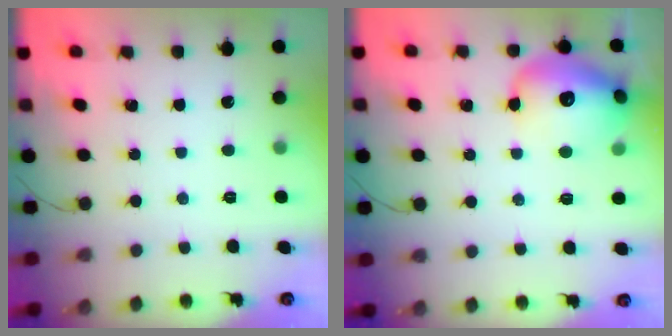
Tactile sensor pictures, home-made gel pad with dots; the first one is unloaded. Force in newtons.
{"total": 18.1, "press": 17.9, "slide": 2.0}